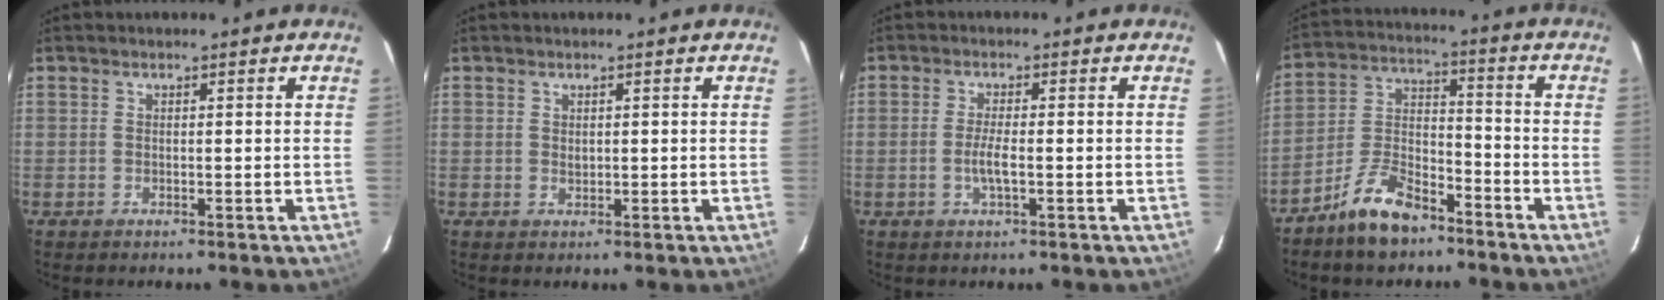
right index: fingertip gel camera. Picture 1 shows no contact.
{"total": 0.7, "force": [0.3, 0.6, 0.3], "torque": [-0.003, 0.004, 0.008]}
{"total": 3.2, "force": [-0.9, 0.4, 3.1], "torque": [-0.059, -0.002, -0.017]}
{"total": 10.8, "force": [-7.9, 4.6, 5.8], "torque": [-0.125, 0.020, -0.146]}